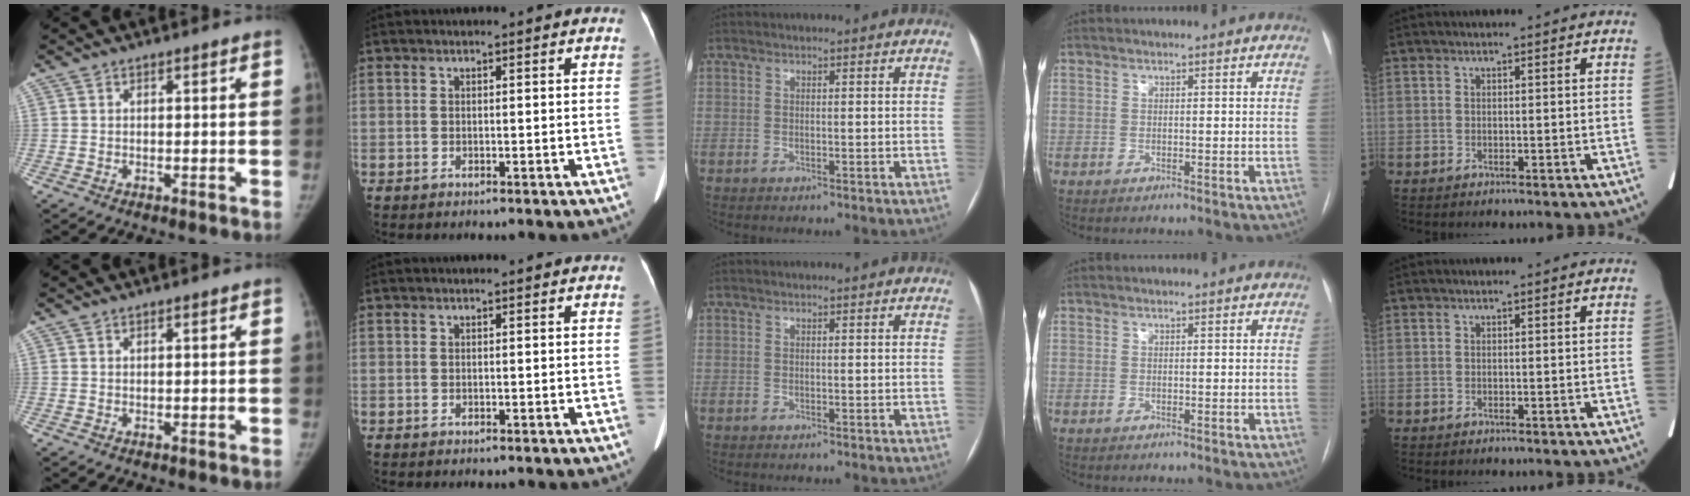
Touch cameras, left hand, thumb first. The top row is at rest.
{}